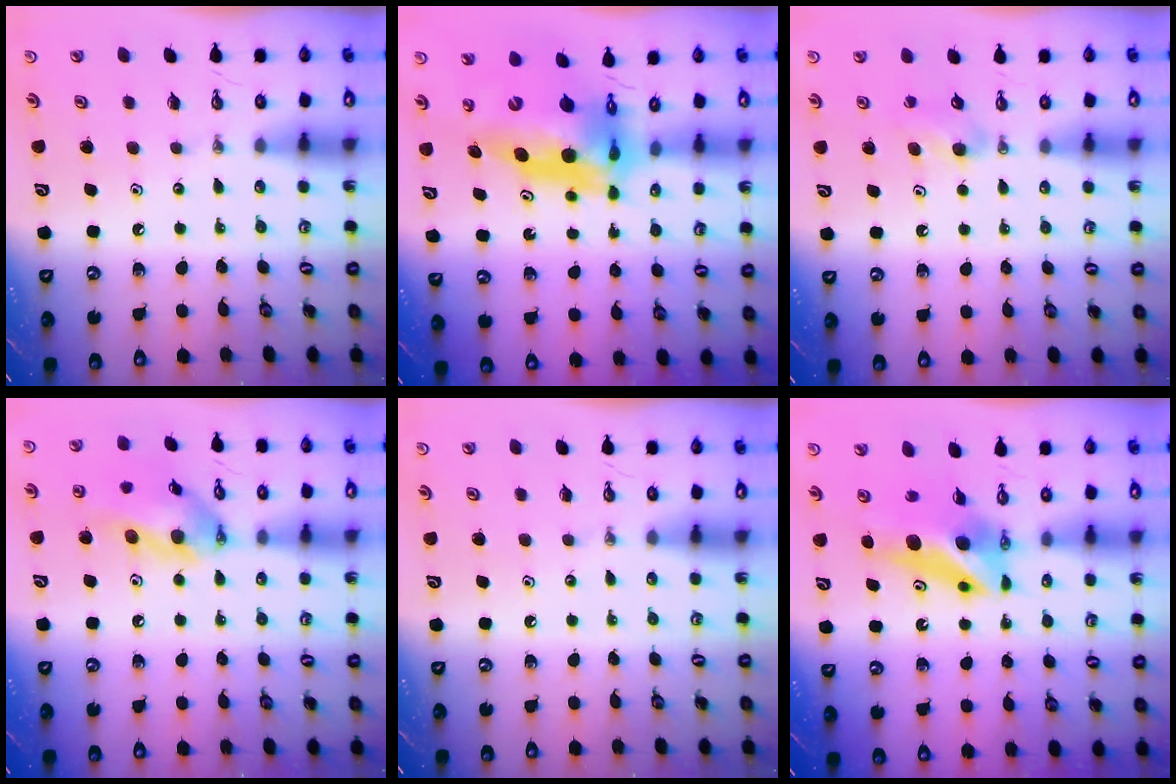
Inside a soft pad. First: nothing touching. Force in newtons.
{"total": 15.1, "press": 15.1, "slide": 1.4}
{"total": 4.1, "press": 4.0, "slide": 1.1}
{"total": 14.6, "press": 14.2, "slide": 3.2}
{"total": 0.0}
{"total": 8.4, "press": 8.4, "slide": 0.6}